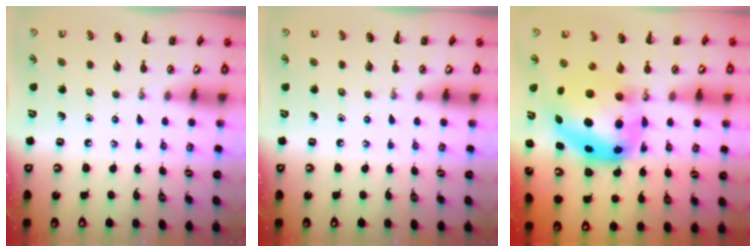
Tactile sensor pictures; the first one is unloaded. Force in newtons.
{"total": 0.0}
{"total": 10.7, "press": 10.5, "slide": 2.5}